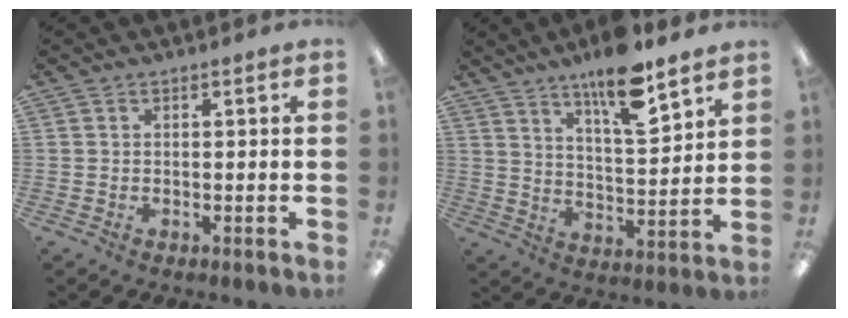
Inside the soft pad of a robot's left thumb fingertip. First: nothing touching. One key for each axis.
{"total": 13.6, "fx": 10.2, "fy": 3.3, "fz": 8.4, "tx": -0.131, "ty": -0.061, "tz": 0.171}